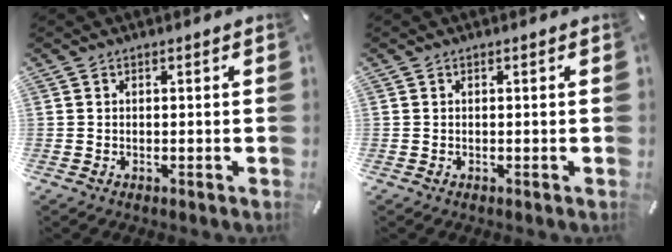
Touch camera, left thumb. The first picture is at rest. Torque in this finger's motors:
{"motor_torque": [0.00, 0.00, -0.01, -0.01, 0.00]}